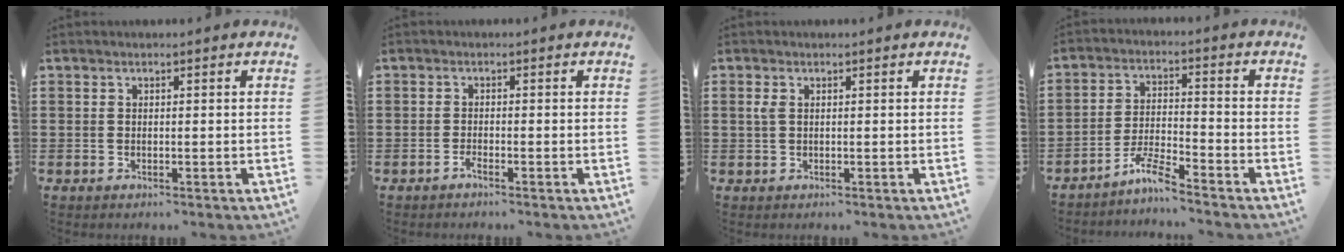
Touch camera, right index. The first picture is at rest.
{"total": 1.1, "force": [-1.0, 0.0, 0.5], "torque": [-0.011, -0.002, -0.019]}
{"total": 1.5, "force": [0.3, 0.9, 1.2], "torque": [-0.034, 0.003, 0.002]}
{"total": 5.2, "force": [-4.6, 0.1, 2.4], "torque": [-0.065, -0.006, -0.094]}